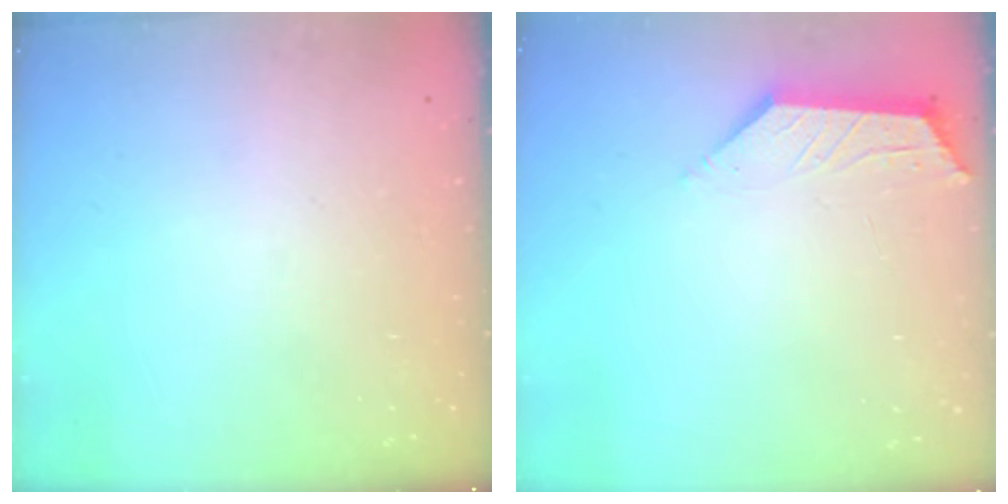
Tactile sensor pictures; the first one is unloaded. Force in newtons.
{"total": 2.1, "press": 2.0, "slide": 0.5}